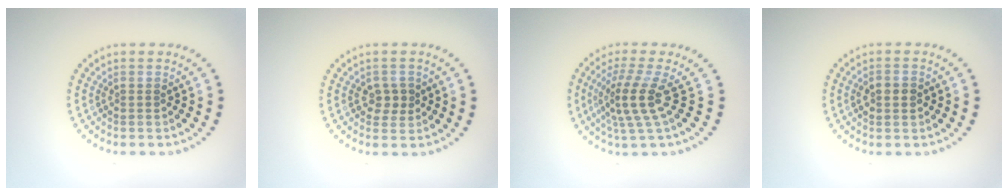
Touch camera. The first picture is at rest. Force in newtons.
{"total": 1.9, "press": 1.8, "slide": 0.6}
{"total": 3.7, "press": 2.7, "slide": 2.5}
{"total": 1.8, "press": 1.8, "slide": 0.1}